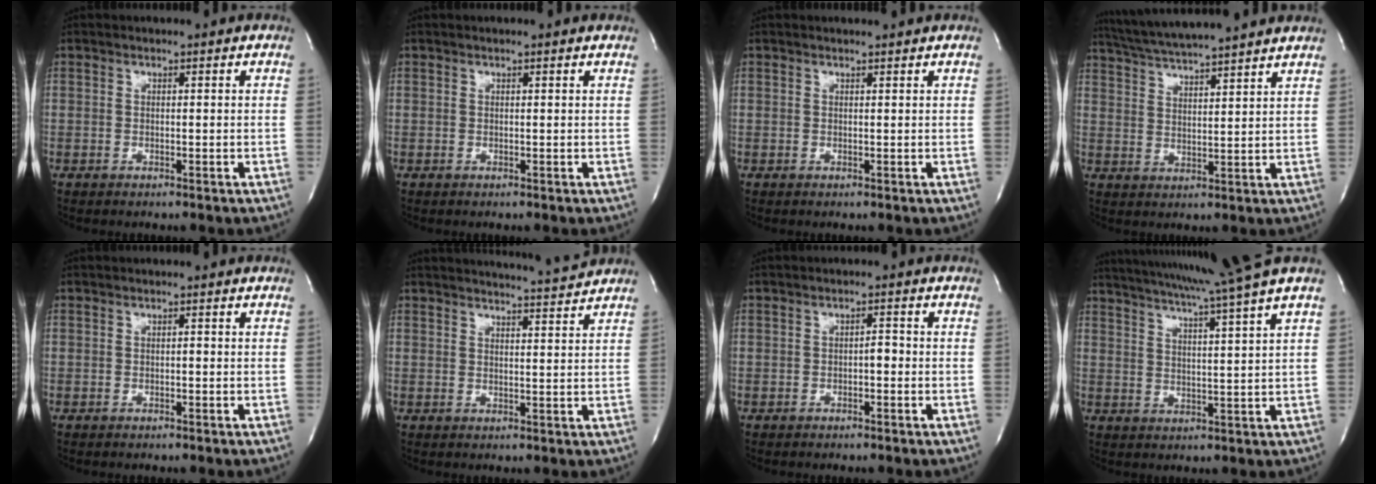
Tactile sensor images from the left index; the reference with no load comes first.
{"total": 1.3, "force": [1.3, -0.1, 0.5], "torque": [-0.015, 0.008, 0.014]}
{"total": 1.4, "force": [1.4, -0.3, 0.2], "torque": [-0.008, 0.000, 0.019]}
{"total": 15.4, "force": [13.8, -0.3, 6.8], "torque": [-0.127, 0.028, 0.205]}
{"total": 0.0}
{"total": 6.7, "force": [6.5, -1.2, 0.9], "torque": [-0.022, -0.009, 0.084]}
{"total": 1.3, "force": [-0.4, 0.5, 1.2], "torque": [-0.013, 0.005, -0.008]}
{"total": 15.2, "force": [12.5, -2.8, 8.2], "torque": [-0.140, -0.023, 0.171]}